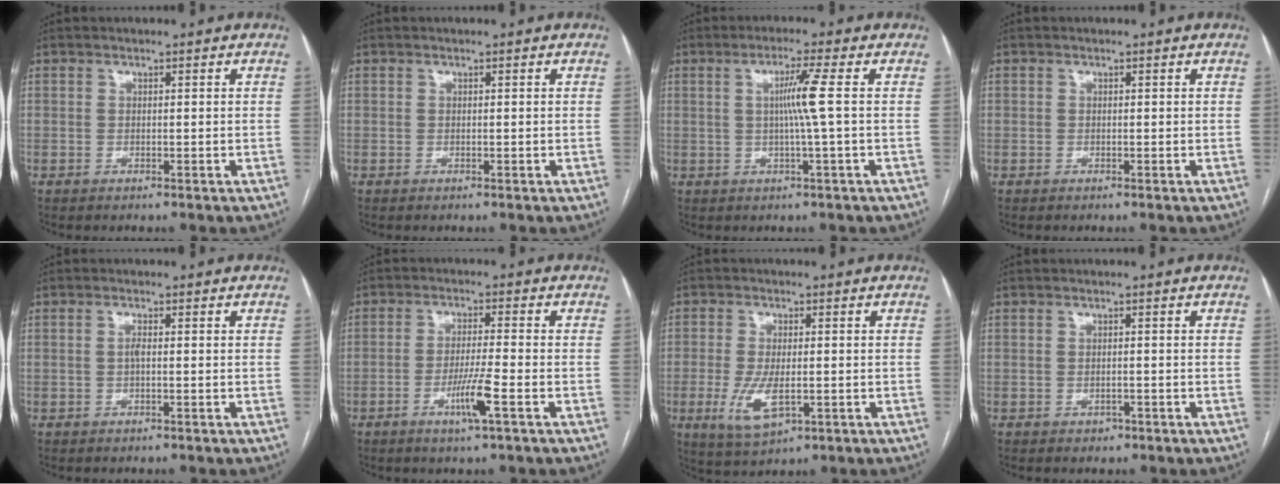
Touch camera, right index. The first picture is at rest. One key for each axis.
{"total": 0.0}
{"total": 5.0, "fx": 0.4, "fy": -1.4, "fz": 4.7, "tx": -0.088, "ty": 0.000, "tz": 0.008}
{"total": 0.5, "fx": -0.1, "fy": 0.5, "fz": 0.0, "tx": 0.006, "ty": 0.006, "tz": -0.006}
{"total": 1.1, "fx": 0.0, "fy": 0.2, "fz": 1.1, "tx": -0.023, "ty": 0.001, "tz": -0.001}
{"total": 5.6, "fx": -2.4, "fy": -0.4, "fz": 5.0, "tx": -0.093, "ty": -0.010, "tz": -0.046}
{"total": 6.8, "fx": -1.7, "fy": 2.9, "fz": 5.9, "tx": -0.124, "ty": -0.013, "tz": -0.023}
{"total": 1.2, "fx": -0.7, "fy": 0.8, "fz": 0.4, "tx": -0.007, "ty": 0.001, "tz": -0.007}